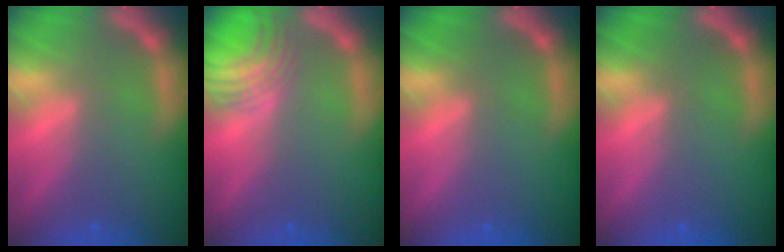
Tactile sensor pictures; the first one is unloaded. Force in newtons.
{"total": 5.5}
{"total": 0.0}
{"total": 0.0}